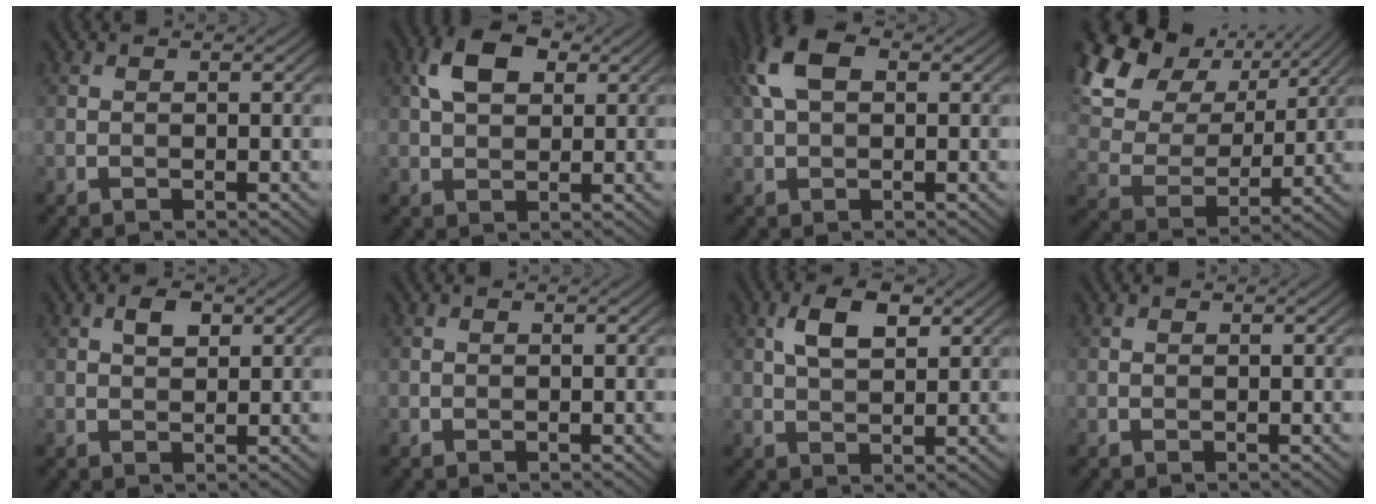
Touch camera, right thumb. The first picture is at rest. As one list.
[{"total": 6.4, "force": [2.3, 3.8, 4.5], "torque": [-0.092, 0.009, 0.035]}, {"total": 6.7, "force": [2.0, 3.7, 5.2], "torque": [-0.124, 0.020, 0.031]}, {"total": 16.7, "force": [9.0, 10.5, 9.3], "torque": [-0.251, 0.040, 0.160]}, {"total": 2.2, "force": [1.0, 1.2, 1.6], "torque": [-0.028, 0.003, 0.017]}, {"total": 0.0}, {"total": 5.0, "force": [2.0, 2.3, 3.9], "torque": [-0.082, 0.007, 0.036]}, {"total": 0.0}]